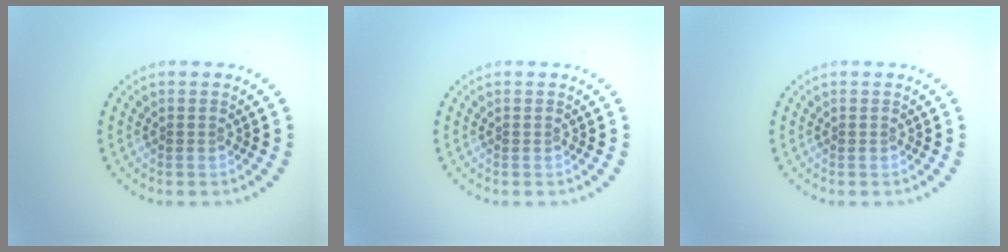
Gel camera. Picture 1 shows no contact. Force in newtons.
{"total": 0.0}
{"total": 0.0}